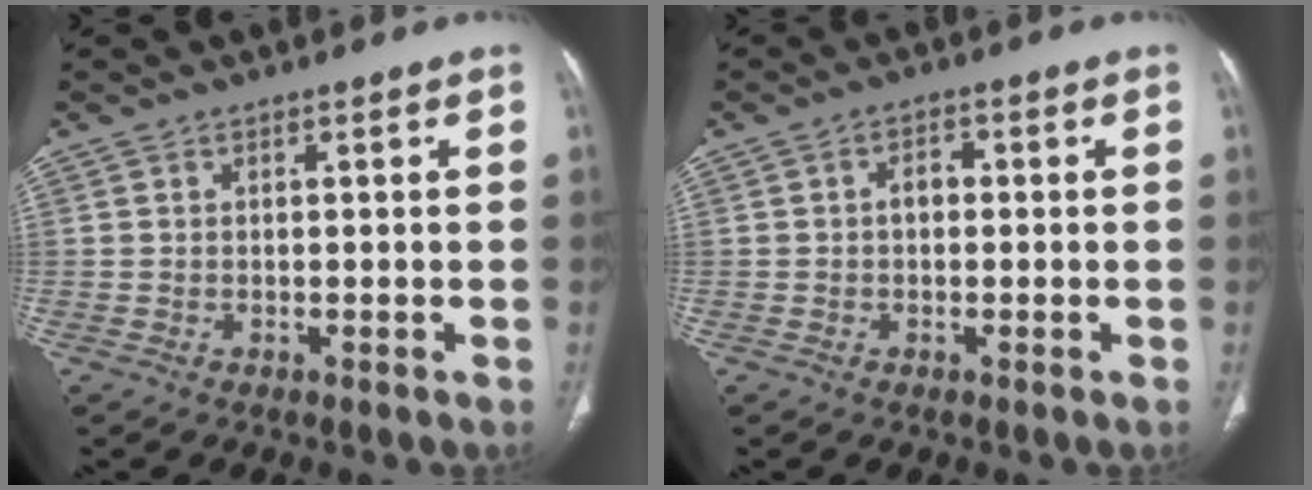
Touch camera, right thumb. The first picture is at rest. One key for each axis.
{"total": 2.5, "fx": -0.1, "fy": 1.7, "fz": 1.8, "tx": -0.019, "ty": 0.012, "tz": -0.005}